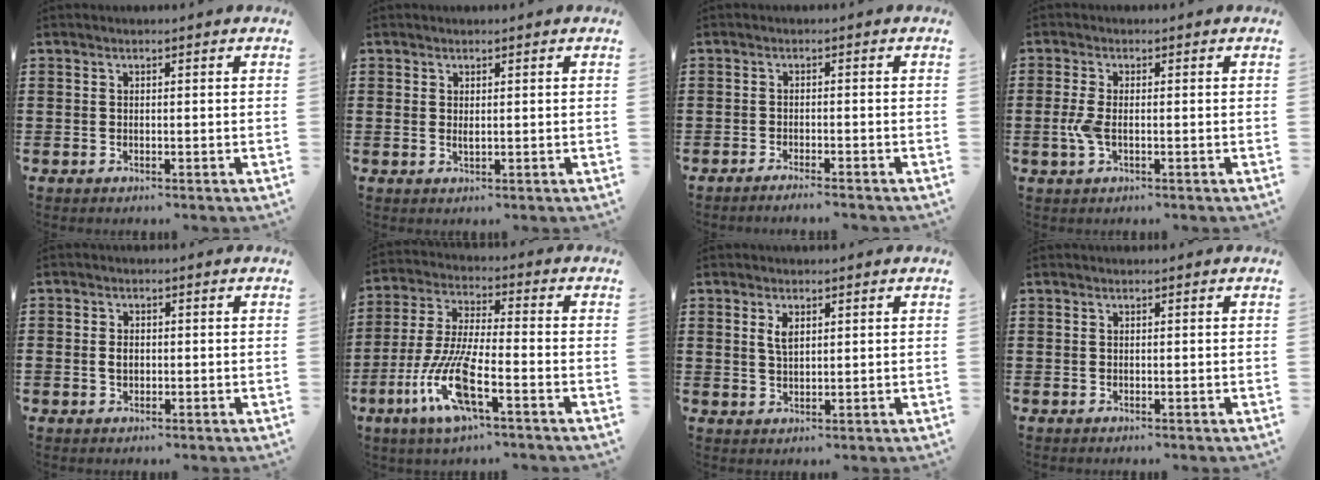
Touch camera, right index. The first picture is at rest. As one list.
[{"total": 1.1, "force": [0.2, 0.4, 0.9], "torque": [-0.018, 0.003, 0.003]}, {"total": 1.9, "force": [-1.8, -0.4, 0.3], "torque": [-0.006, -0.002, -0.035]}, {"total": 3.3, "force": [-0.8, 1.4, 2.9], "torque": [-0.079, -0.007, -0.021]}, {"total": 1.6, "force": [-0.4, 1.1, 1.2], "torque": [-0.024, 0.003, -0.009]}, {"total": 11.0, "force": [-5.6, 2.2, 9.2], "torque": [-0.218, -0.015, -0.114]}, {"total": 2.6, "force": [1.1, 1.1, 2.0], "torque": [-0.045, 0.004, 0.019]}, {"total": 0.0}]